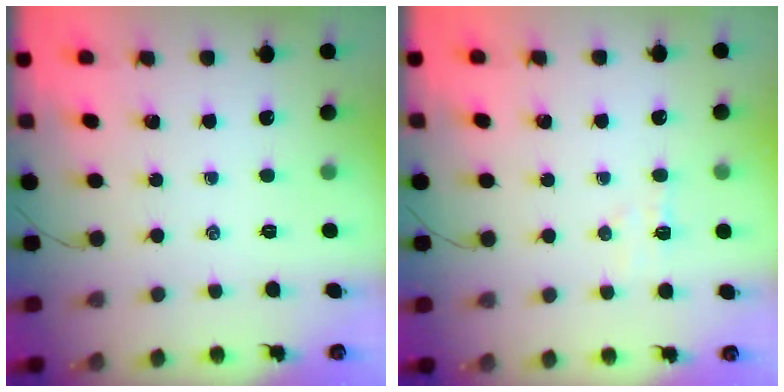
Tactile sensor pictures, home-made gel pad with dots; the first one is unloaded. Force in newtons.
{"total": 5.1, "press": 4.9, "slide": 1.2}